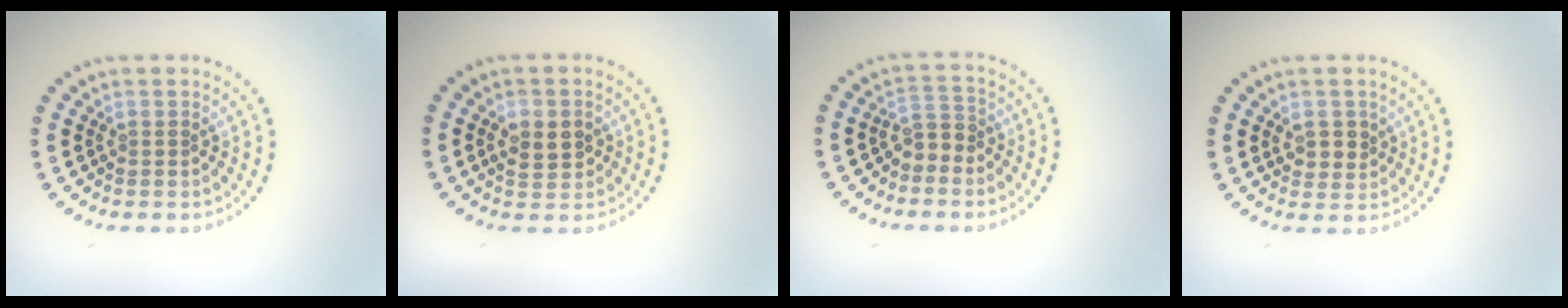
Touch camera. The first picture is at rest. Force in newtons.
{"total": 2.8, "press": 2.7, "slide": 0.3}
{"total": 2.0, "press": 1.8, "slide": 0.9}
{"total": 2.0, "press": 2.0, "slide": 0.6}